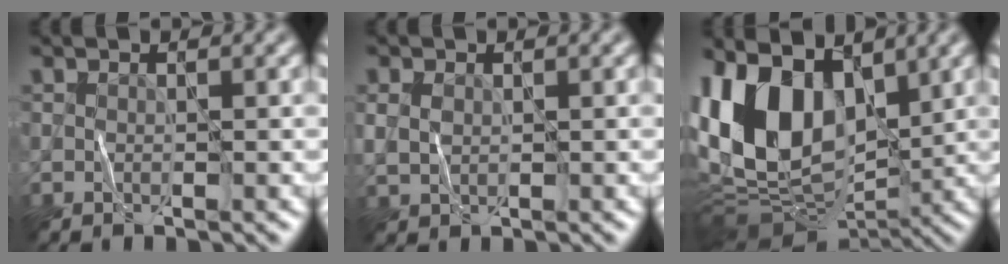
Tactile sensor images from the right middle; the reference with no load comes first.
{"total": 1.2, "force": [0.1, 1.0, 0.6], "torque": [-0.019, -0.003, 0.008]}
{"total": 12.5, "force": [2.8, 8.1, 9.1], "torque": [-0.190, 0.011, 0.036]}